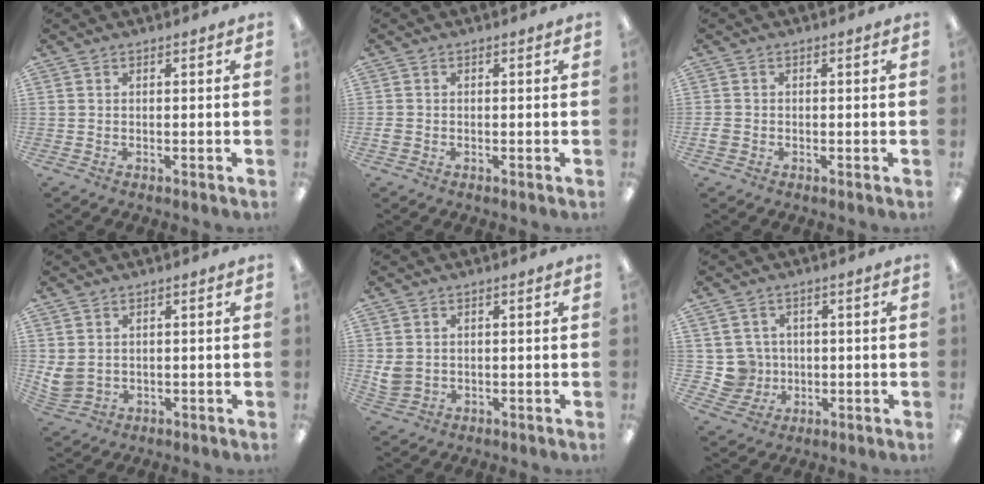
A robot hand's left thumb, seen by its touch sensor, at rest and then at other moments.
{"total": 1.4, "force": [-0.4, 1.2, 0.7], "torque": [-0.011, 0.003, -0.007]}
{"total": 2.0, "force": [-0.5, 1.7, 0.9], "torque": [-0.014, 0.004, -0.010]}
{"total": 4.4, "force": [1.4, 3.6, 2.1], "torque": [-0.057, -0.005, 0.028]}
{"total": 3.9, "force": [0.8, 3.4, 1.7], "torque": [-0.025, 0.004, 0.018]}
{"total": 6.3, "force": [0.8, 6.2, 0.5], "torque": [-0.024, 0.004, 0.020]}